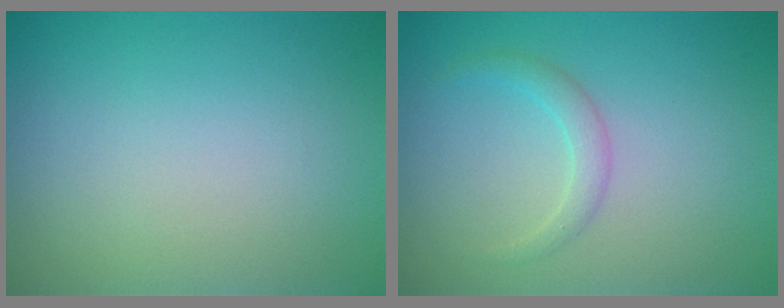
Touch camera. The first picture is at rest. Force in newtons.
{"total": 1.5, "press": 1.5, "slide": 0.1}